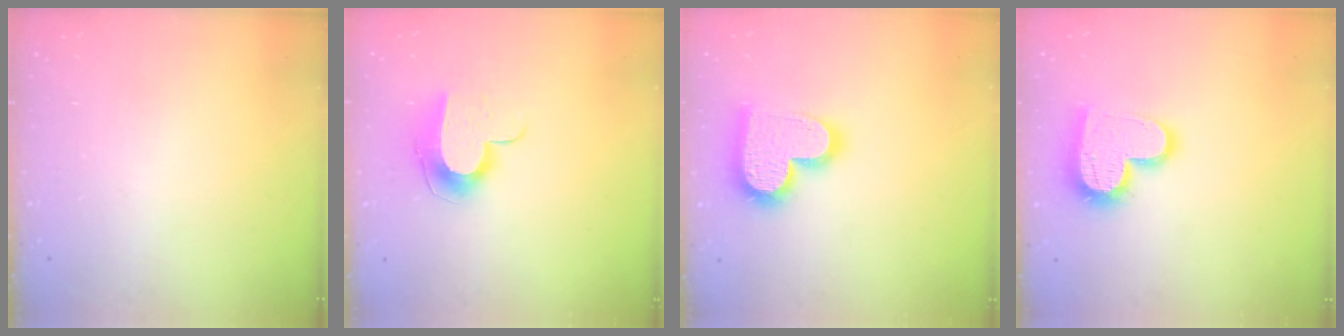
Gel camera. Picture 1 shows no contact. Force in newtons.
{"total": 9.8, "press": 9.8, "slide": 0.1}
{"total": 17.9, "press": 17.8, "slide": 1.3}
{"total": 16.1, "press": 16.0, "slide": 1.2}